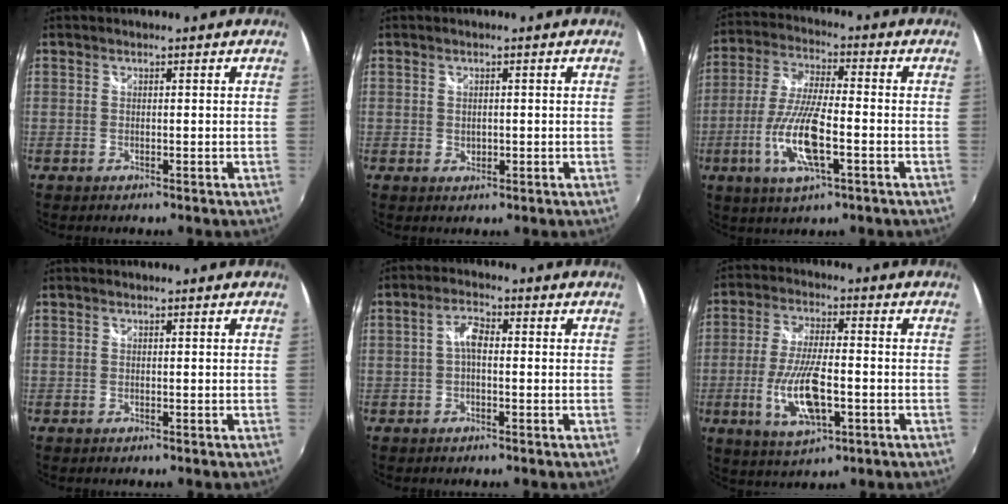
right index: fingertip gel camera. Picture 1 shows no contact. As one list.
[{"total": 1.4, "force": [0.1, 1.2, 0.7], "torque": [-0.011, -0.001, 0.002]}, {"total": 13.1, "force": [-4.2, 3.3, 12.0], "torque": [-0.250, -0.010, -0.083]}, {"total": 0.0}, {"total": 3.3, "force": [-0.3, 1.5, 2.9], "torque": [-0.057, 0.012, -0.006]}, {"total": 12.1, "force": [-3.4, 4.1, 10.9], "torque": [-0.220, -0.012, -0.061]}]